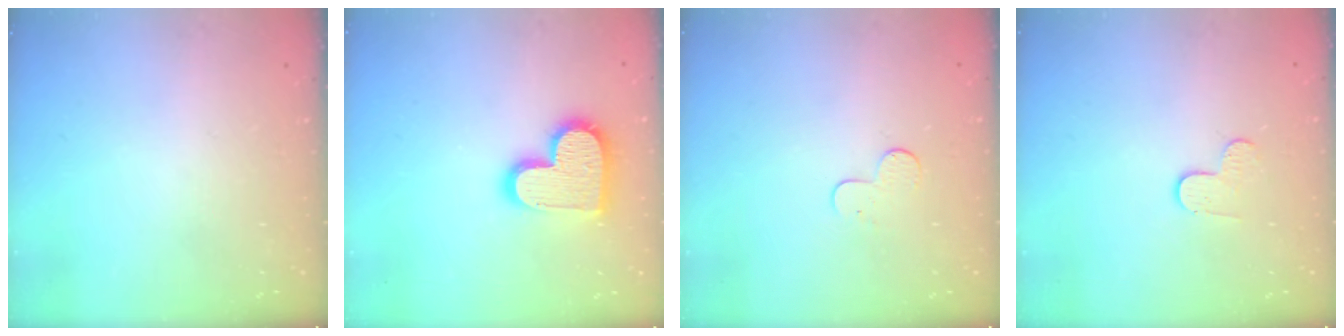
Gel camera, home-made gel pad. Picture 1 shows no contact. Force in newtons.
{"total": 14.8, "press": 14.7, "slide": 0.8}
{"total": 5.5, "press": 5.5, "slide": 0.5}
{"total": 5.2, "press": 5.2, "slide": 0.5}